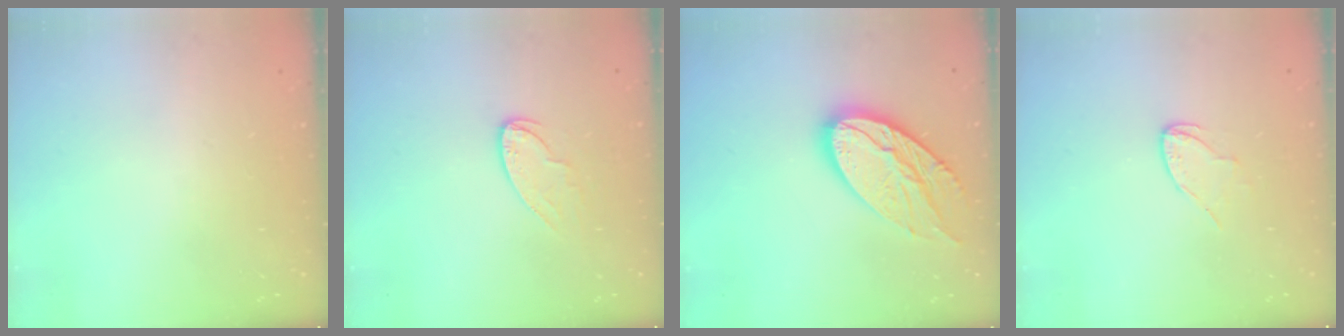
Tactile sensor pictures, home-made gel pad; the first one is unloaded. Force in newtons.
{"total": 7.0, "press": 7.0, "slide": 0.1}
{"total": 17.6, "press": 17.5, "slide": 1.4}
{"total": 4.9, "press": 4.9, "slide": 0.5}